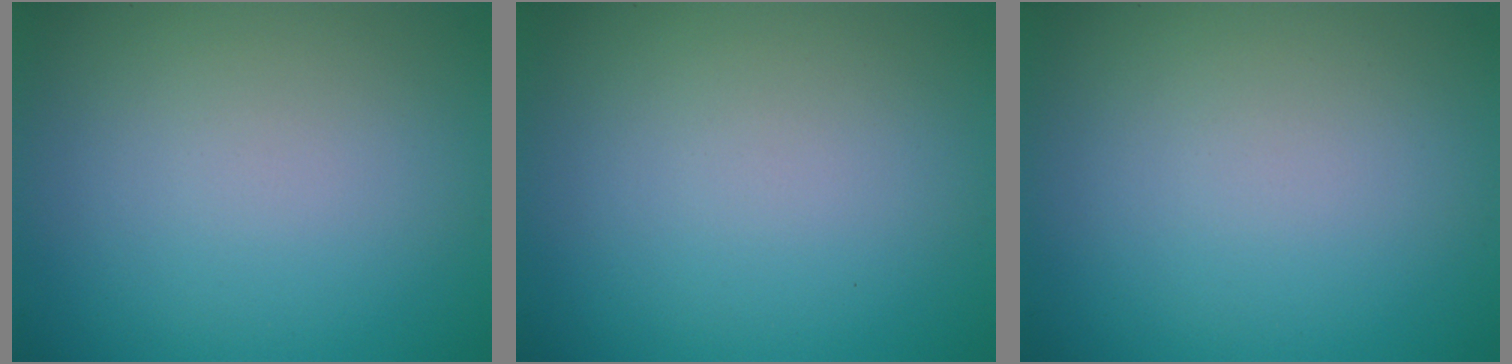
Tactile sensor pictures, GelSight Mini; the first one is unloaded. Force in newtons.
{"total": 0.0}
{"total": 0.0}